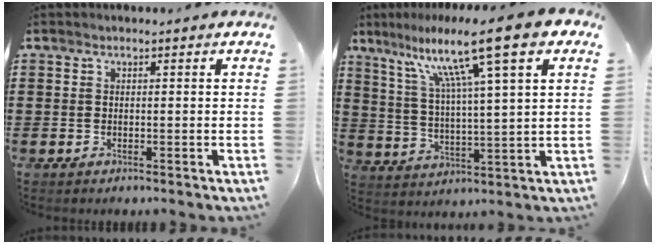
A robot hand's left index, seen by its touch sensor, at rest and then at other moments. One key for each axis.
{"total": 14.2, "fx": 9.0, "fy": 0.8, "fz": 11.0, "tx": -0.219, "ty": -0.029, "tz": 0.138}